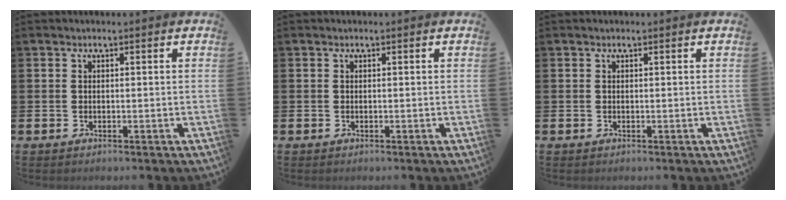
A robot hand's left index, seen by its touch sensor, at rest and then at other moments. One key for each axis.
{"total": 0.0}
{"total": 0.0}